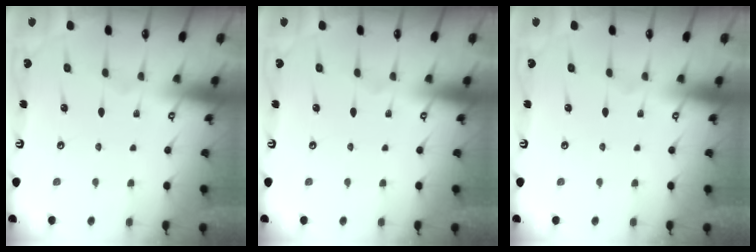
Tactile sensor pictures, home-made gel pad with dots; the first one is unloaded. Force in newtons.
{"total": 0.0}
{"total": 0.0}